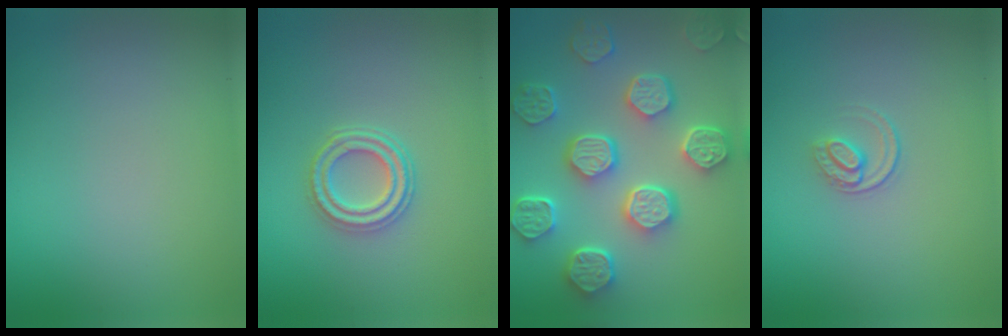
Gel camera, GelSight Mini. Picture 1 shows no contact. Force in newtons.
{"total": 2.9, "press": 2.5, "slide": 1.4}
{"total": 8.2, "press": 6.4, "slide": 5.1}
{"total": 1.4, "press": 0.9, "slide": 1.0}